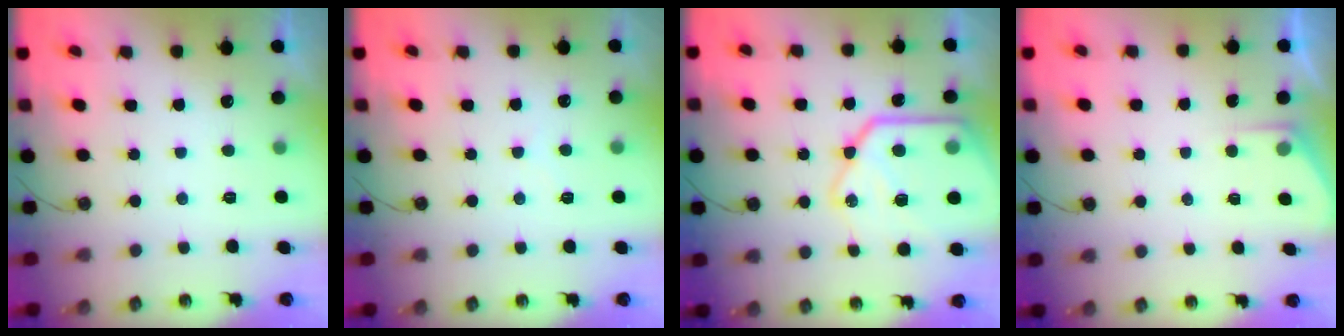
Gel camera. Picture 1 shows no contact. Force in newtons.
{"total": 2.8, "press": 2.8, "slide": 0.5}
{"total": 22.9, "press": 22.7, "slide": 2.9}
{"total": 2.7, "press": 2.7, "slide": 0.3}